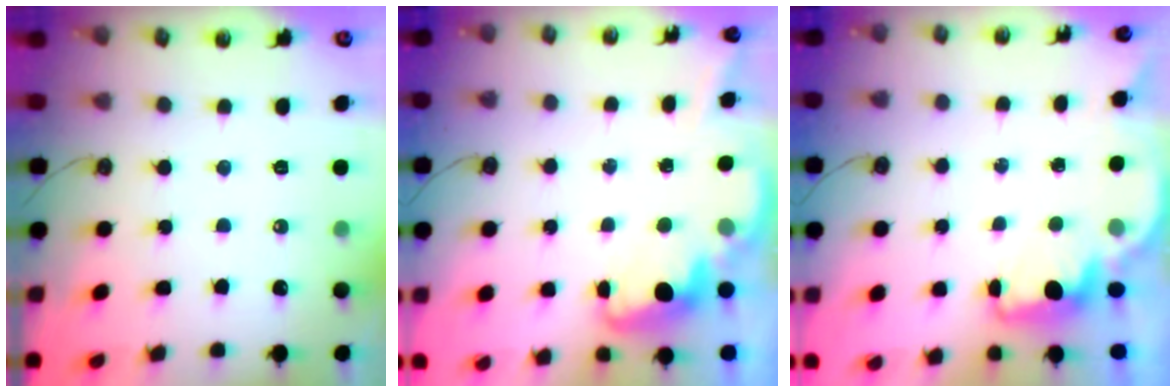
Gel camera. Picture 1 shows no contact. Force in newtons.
{"total": 2.8, "press": 2.7, "slide": 0.8}
{"total": 2.0, "press": 1.8, "slide": 0.8}